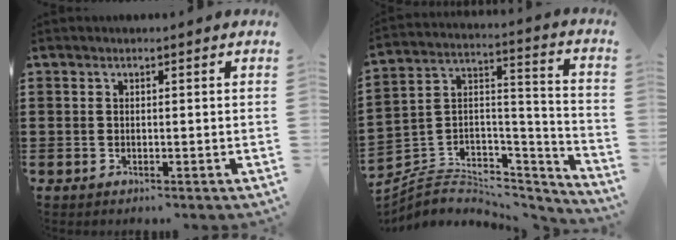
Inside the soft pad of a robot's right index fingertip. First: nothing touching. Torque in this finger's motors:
{"motor_torque": [-1.70, 0.26, -1.05, -0.21]}